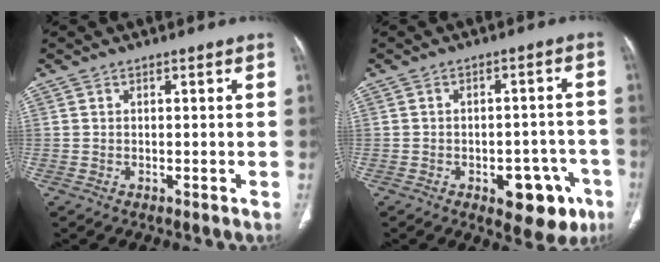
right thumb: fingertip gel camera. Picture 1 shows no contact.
{"total": 11.3, "force": [-5.3, 6.0, 7.9], "torque": [-0.061, 0.032, -0.059]}